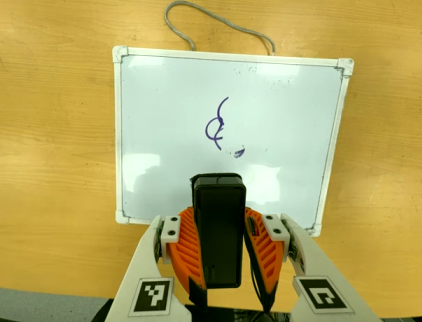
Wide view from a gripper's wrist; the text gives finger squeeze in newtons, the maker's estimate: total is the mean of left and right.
{"total": 8.5, "left": 7.0, "right": 9.9}